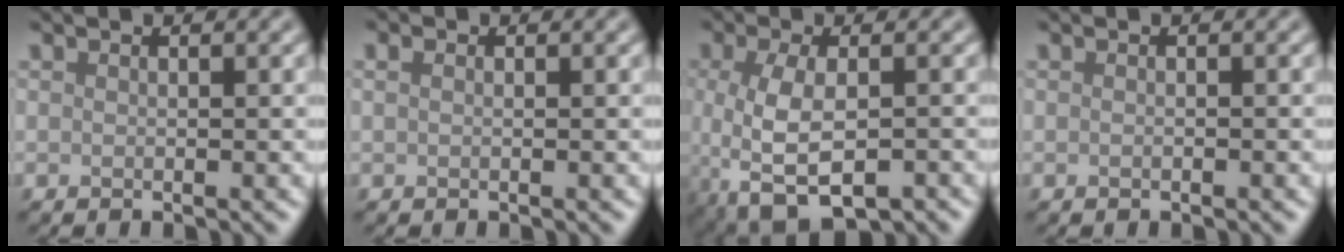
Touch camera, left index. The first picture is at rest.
{"total": 0.8, "force": [0.2, 0.5, 0.6], "torque": [-0.014, 0.000, 0.001]}
{"total": 6.7, "force": [-2.1, 3.3, 5.3], "torque": [-0.118, -0.023, -0.031]}
{"total": 0.5, "force": [-0.2, 0.2, 0.4], "torque": [-0.009, -0.002, -0.005]}